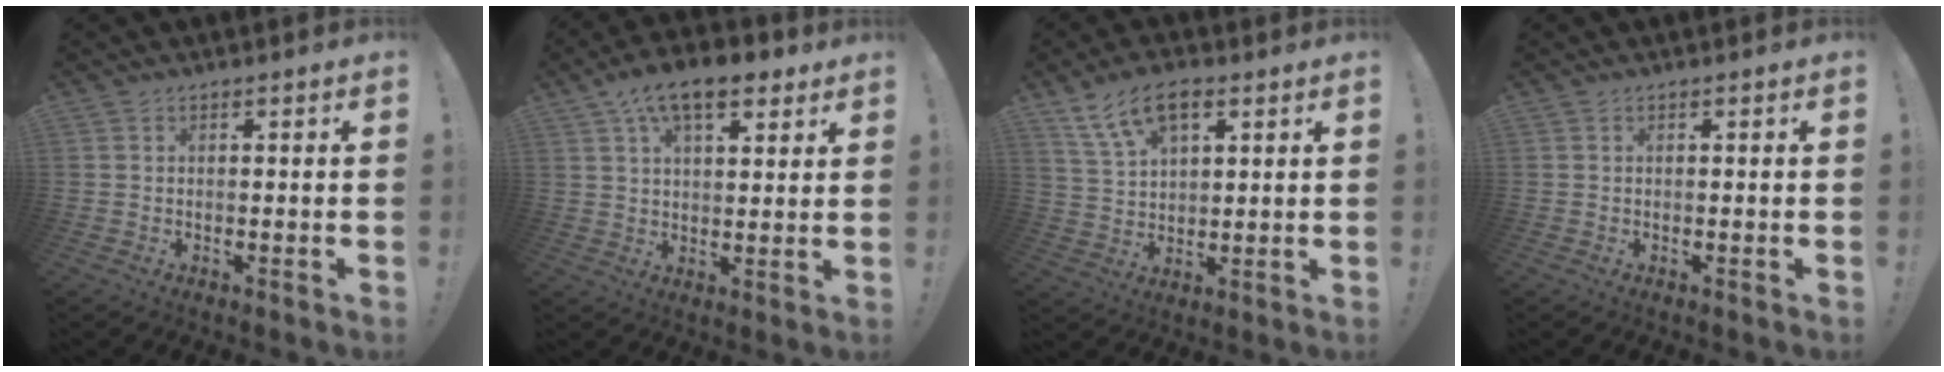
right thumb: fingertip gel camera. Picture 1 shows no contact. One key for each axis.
{"total": 12.5, "fx": 7.2, "fy": 6.0, "fz": 8.4, "tx": -0.130, "ty": -0.023, "tz": 0.128}
{"total": 10.9, "fx": 6.0, "fy": 5.8, "fz": 7.0, "tx": -0.121, "ty": -0.011, "tz": 0.114}
{"total": 0.0}